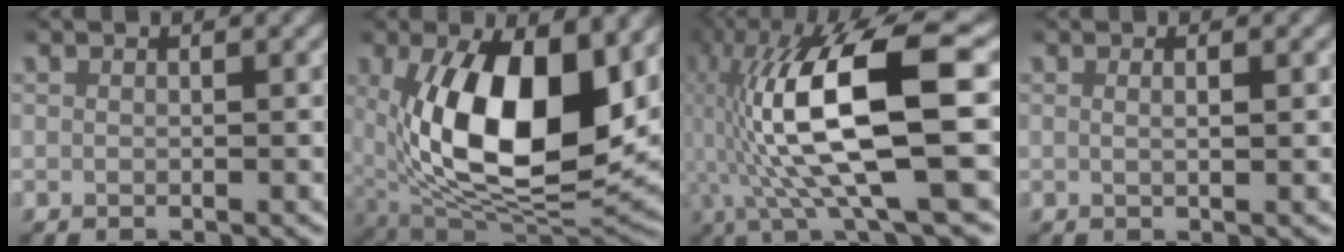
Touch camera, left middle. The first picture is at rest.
{"total": 16.3, "force": [1.2, 8.9, 13.6], "torque": [-0.248, -0.040, 0.045]}
{"total": 12.7, "force": [0.9, 4.0, 12.0], "torque": [-0.215, 0.008, 0.015]}
{"total": 0.9, "force": [0.2, -0.1, 0.8], "torque": [-0.018, -0.005, 0.006]}